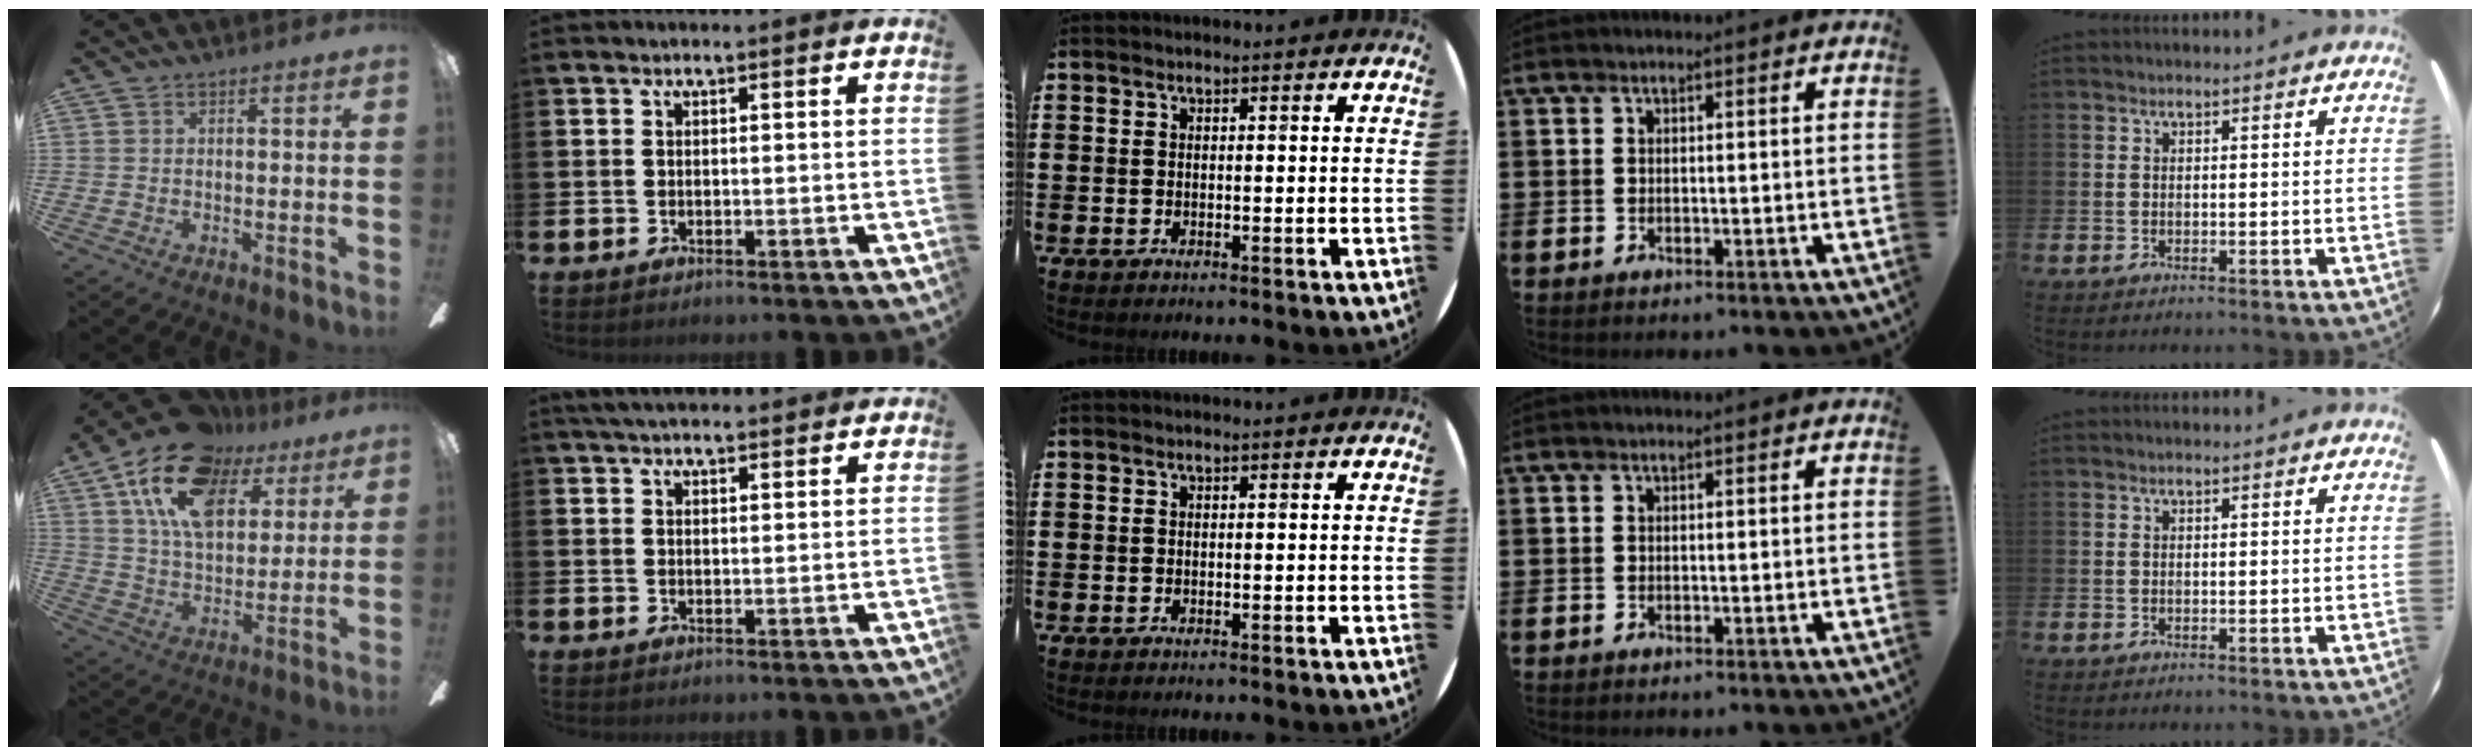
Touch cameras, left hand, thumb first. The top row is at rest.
{"thumb": {"total": 18.9, "force": [10.1, 11.1, 11.6], "torque": [-0.207, -0.025, 0.184]}, "index": {"total": 3.6, "force": [3.4, 0.7, 1.0], "torque": [-0.025, -0.008, 0.063]}}